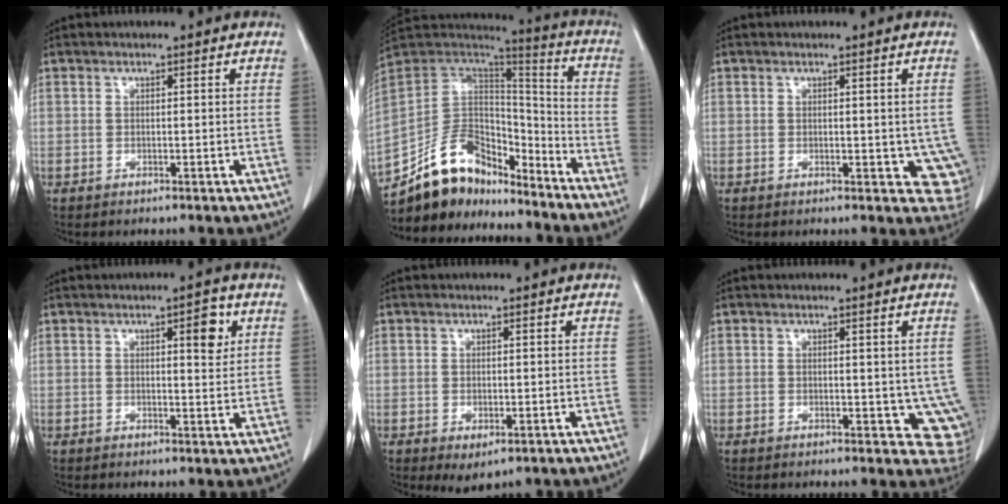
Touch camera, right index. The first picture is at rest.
{"total": 16.6, "force": [-13.7, 7.3, 5.9], "torque": [-0.102, 0.057, -0.245]}
{"total": 5.3, "force": [-0.3, 3.0, 4.3], "torque": [-0.029, -0.005, 0.001]}
{"total": 4.0, "force": [1.7, 1.1, 3.4], "torque": [-0.045, -0.002, 0.022]}
{"total": 3.1, "force": [-1.5, 1.5, 2.3], "torque": [-0.032, -0.007, -0.011]}
{"total": 5.9, "force": [0.2, 3.4, 4.8], "torque": [-0.035, -0.007, 0.007]}